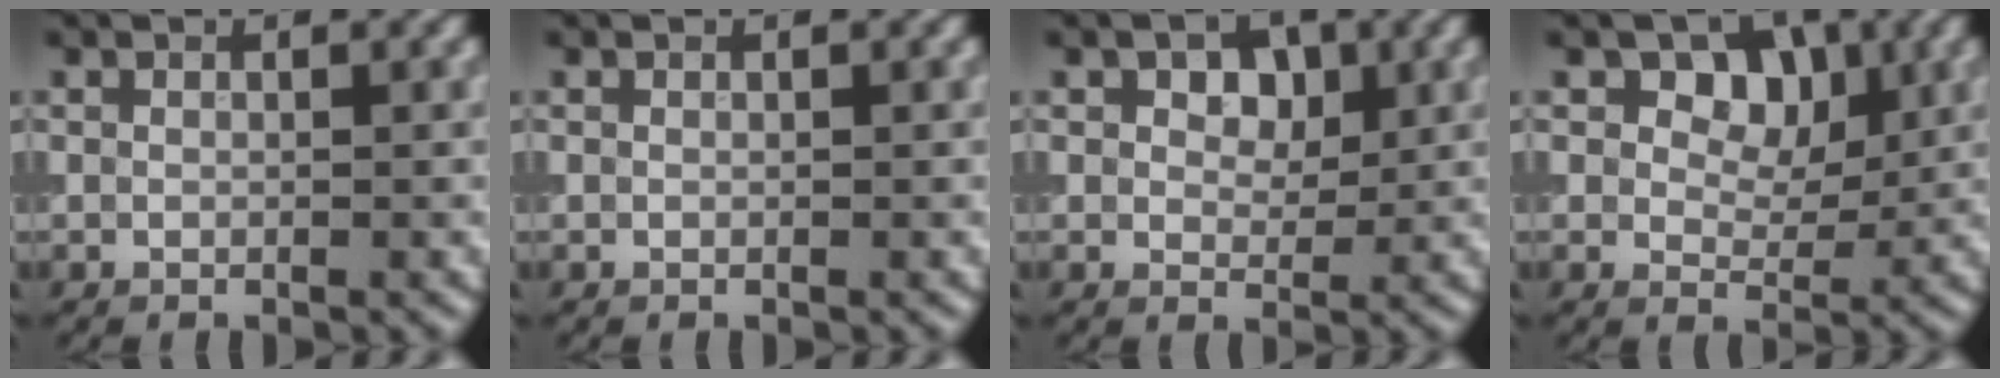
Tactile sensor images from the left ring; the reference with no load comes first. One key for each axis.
{"total": 0.0}
{"total": 3.3, "fx": 1.3, "fy": 2.2, "fz": 2.2, "tx": -0.031, "ty": 0.004, "tz": 0.011}
{"total": 4.8, "fx": 1.9, "fy": 3.4, "fz": 2.8, "tx": -0.038, "ty": -0.006, "tz": 0.020}